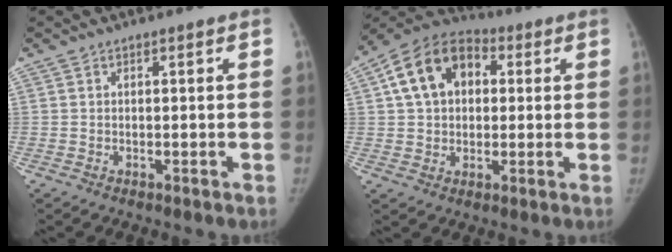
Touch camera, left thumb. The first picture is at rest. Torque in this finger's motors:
{"motor_torque": [-0.09, 0.55, 0.44, 0.36, 0.12]}